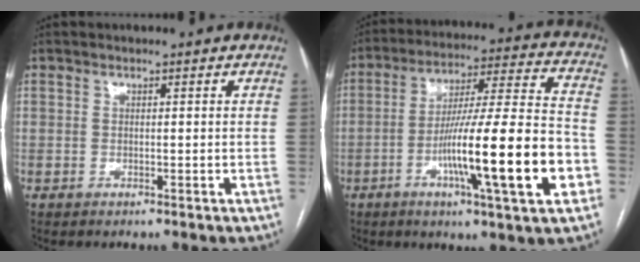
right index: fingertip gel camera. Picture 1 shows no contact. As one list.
[{"total": 20.3, "force": [-6.3, 0.7, 19.3], "torque": [-0.291, -0.003, -0.098]}]